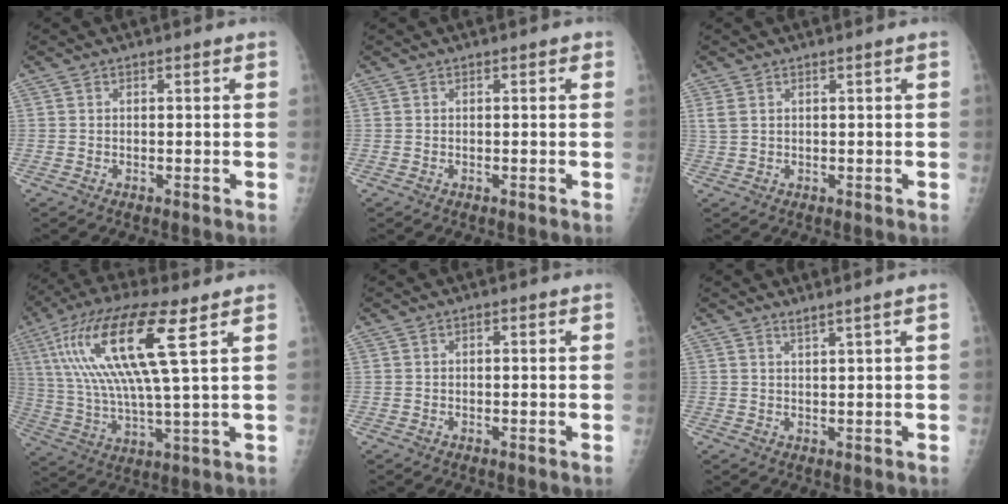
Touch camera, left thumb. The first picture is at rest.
{"total": 0.0}
{"total": 1.8, "force": [0.9, 0.6, 1.5], "torque": [-0.046, 0.008, 0.029]}
{"total": 19.3, "force": [7.3, 3.5, 17.5], "torque": [-0.362, -0.013, 0.128]}
{"total": 0.6, "force": [0.1, 0.3, 0.5], "torque": [-0.005, 0.002, 0.001]}
{"total": 1.6, "force": [1.1, -0.7, 0.9], "torque": [-0.029, -0.014, 0.025]}